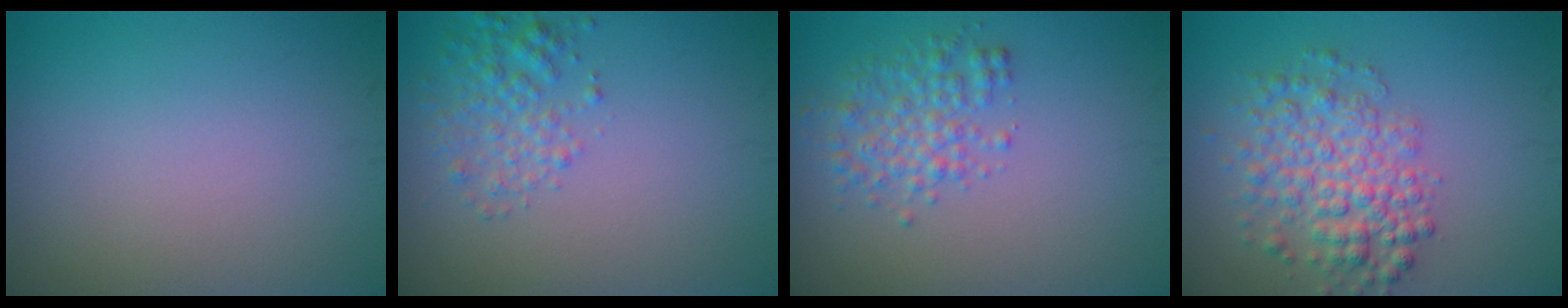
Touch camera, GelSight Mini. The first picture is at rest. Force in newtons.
{"total": 2.6, "press": 2.6, "slide": 0.1}
{"total": 3.0, "press": 3.0, "slide": 0.1}
{"total": 4.9, "press": 4.9, "slide": 0.2}